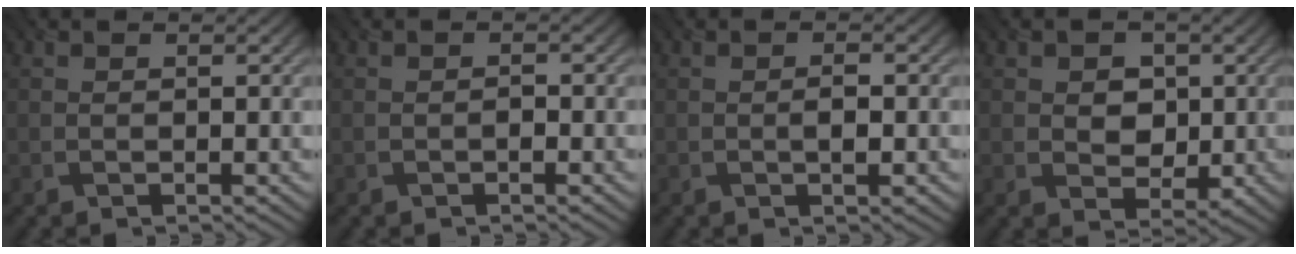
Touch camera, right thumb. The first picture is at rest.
{"total": 0.8, "force": [-0.4, 0.4, 0.6], "torque": [-0.008, 0.002, -0.007]}
{"total": 1.9, "force": [-0.4, 0.6, 1.7], "torque": [-0.029, 0.002, -0.007]}
{"total": 4.5, "force": [0.5, 3.8, 2.3], "torque": [-0.038, -0.005, 0.001]}